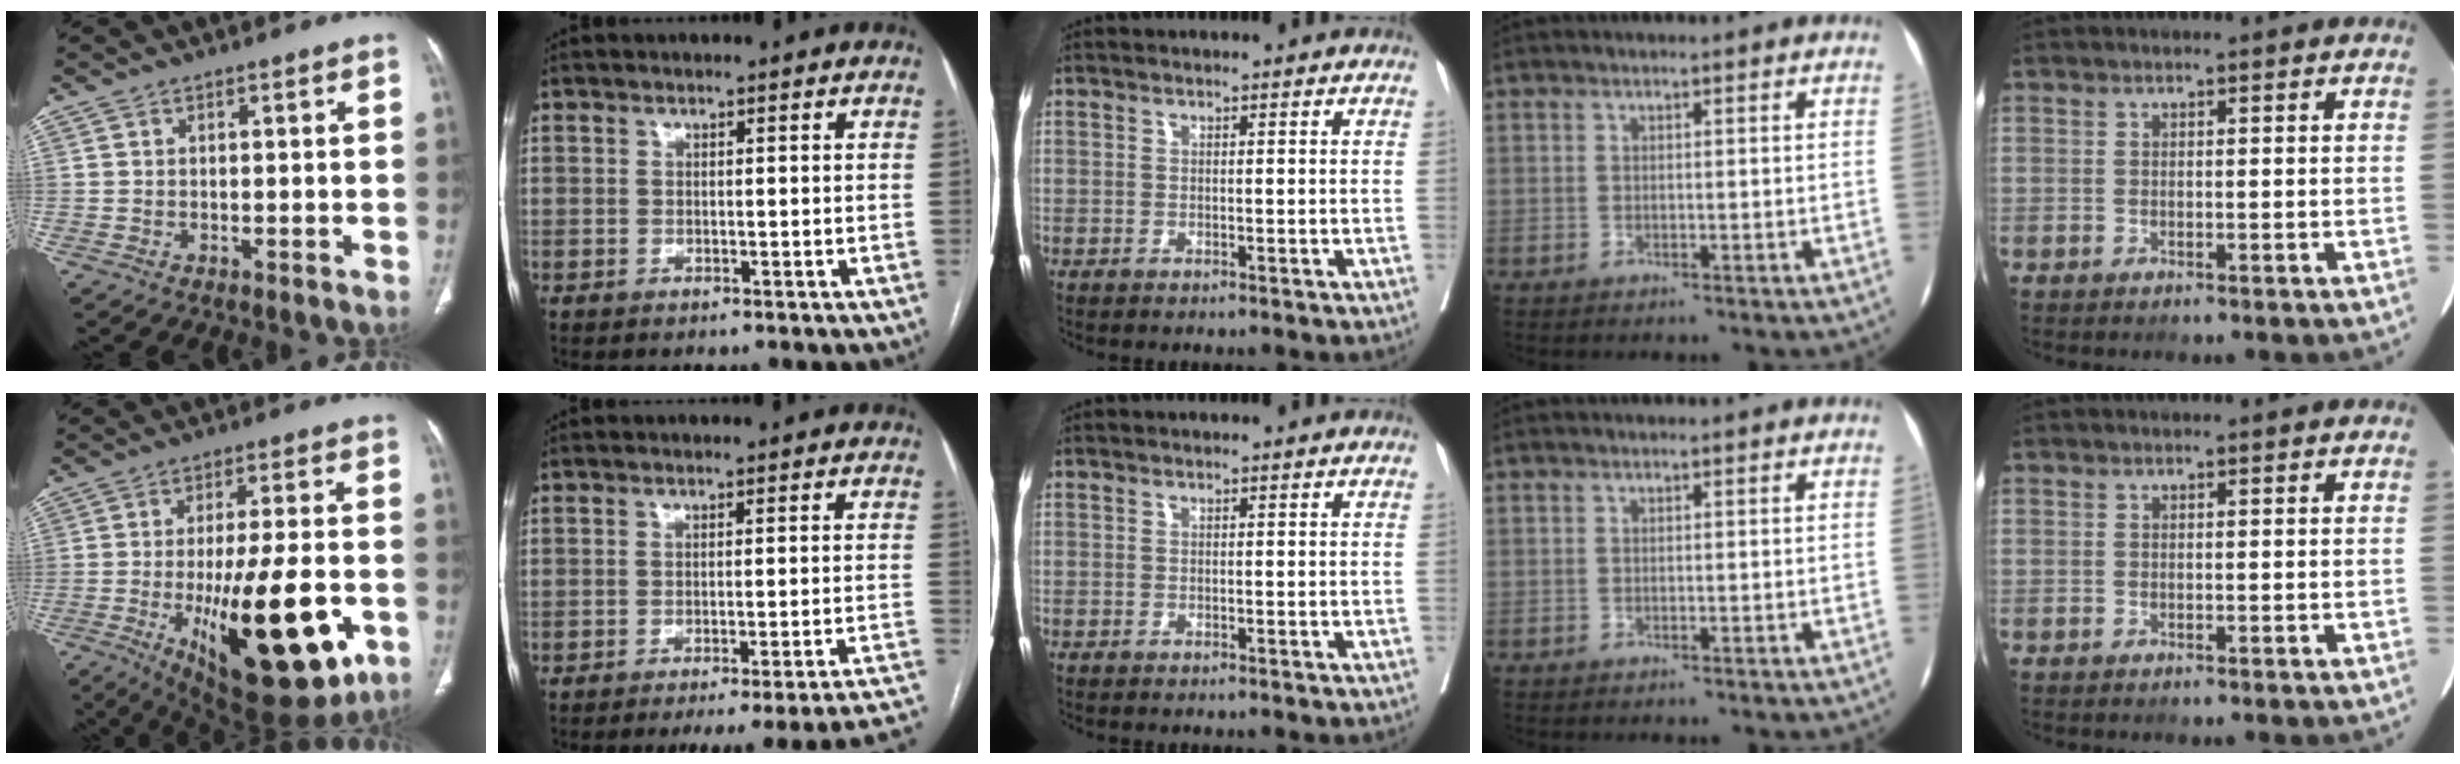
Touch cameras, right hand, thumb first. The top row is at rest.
{"thumb": {"total": 24.3, "force": [-7.5, 8.4, 21.6], "torque": [-0.305, 0.000, -0.092]}, "index": {"total": 19.4, "force": [-17.5, -1.1, 8.4], "torque": [-0.036, -0.013, -0.210]}}